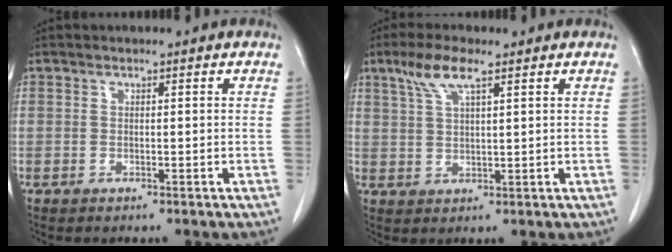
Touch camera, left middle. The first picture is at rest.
{"total": 5.6, "force": [3.4, 1.0, 4.3], "torque": [-0.097, 0.010, 0.069]}